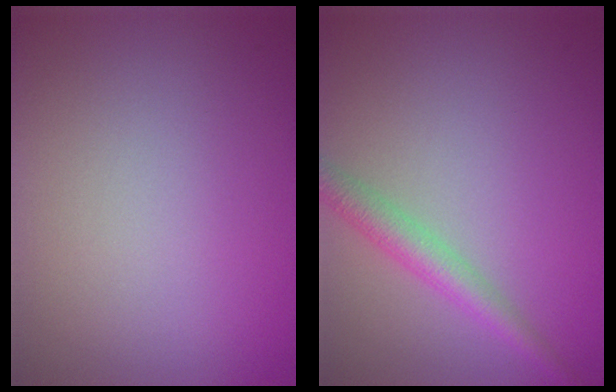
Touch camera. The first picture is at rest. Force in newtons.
{"total": 2.8, "press": 2.8, "slide": 0.1}